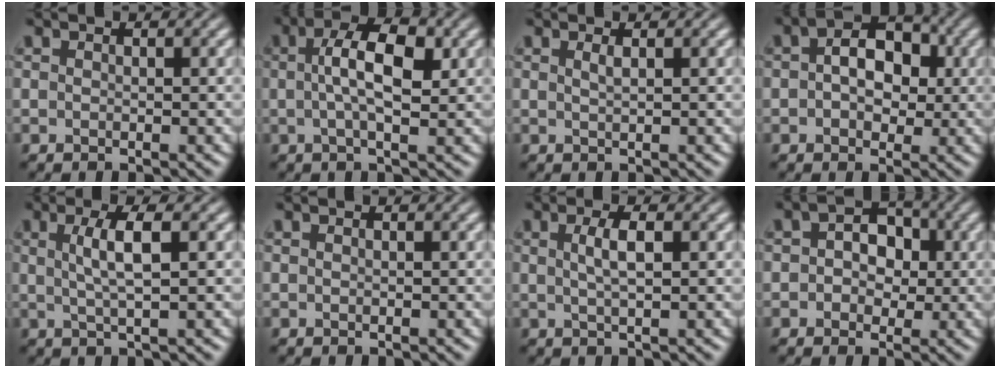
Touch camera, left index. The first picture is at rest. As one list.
[{"total": 5.3, "force": [0.8, 1.8, 4.9], "torque": [-0.086, 0.006, 0.010]}, {"total": 0.9, "force": [0.4, 0.3, 0.7], "torque": [-0.008, 0.002, 0.005]}, {"total": 5.4, "force": [0.8, 3.6, 4.0], "torque": [-0.058, 0.008, 0.000]}, {"total": 3.5, "force": [0.7, 0.8, 3.3], "torque": [-0.058, 0.002, 0.012]}, {"total": 0.0}, {"total": 2.3, "force": [0.5, 0.6, 2.2], "torque": [-0.039, 0.004, 0.009]}, {"total": 3.8, "force": [0.3, 2.9, 2.4], "torque": [-0.019, 0.005, -0.014]}]